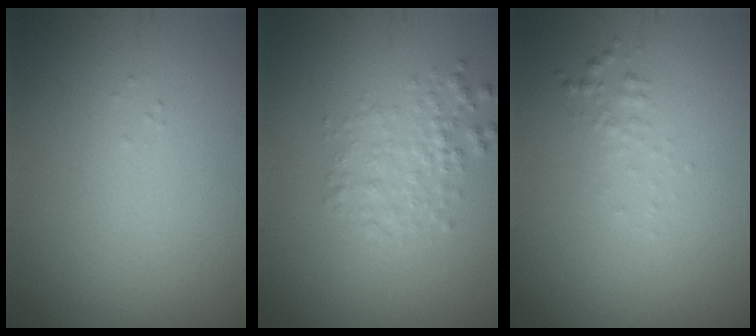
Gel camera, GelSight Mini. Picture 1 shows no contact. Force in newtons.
{"total": 2.3, "press": 2.3, "slide": 0.0}
{"total": 0.9, "press": 0.9, "slide": 0.0}